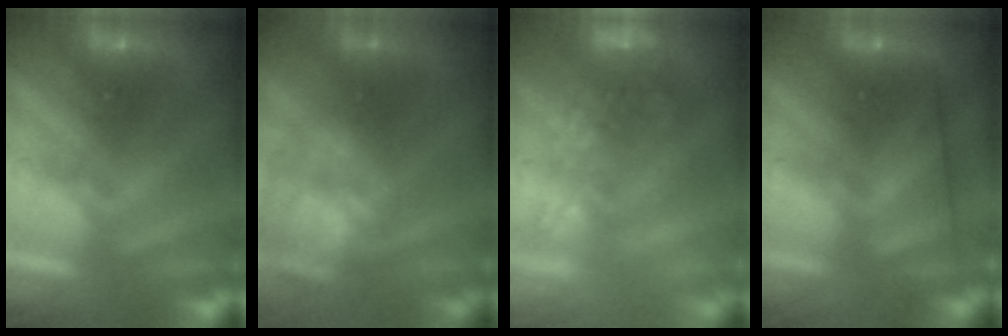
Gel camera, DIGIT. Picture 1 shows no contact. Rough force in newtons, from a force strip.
{"total": 6.7}
{"total": 5.8}
{"total": 2.6}